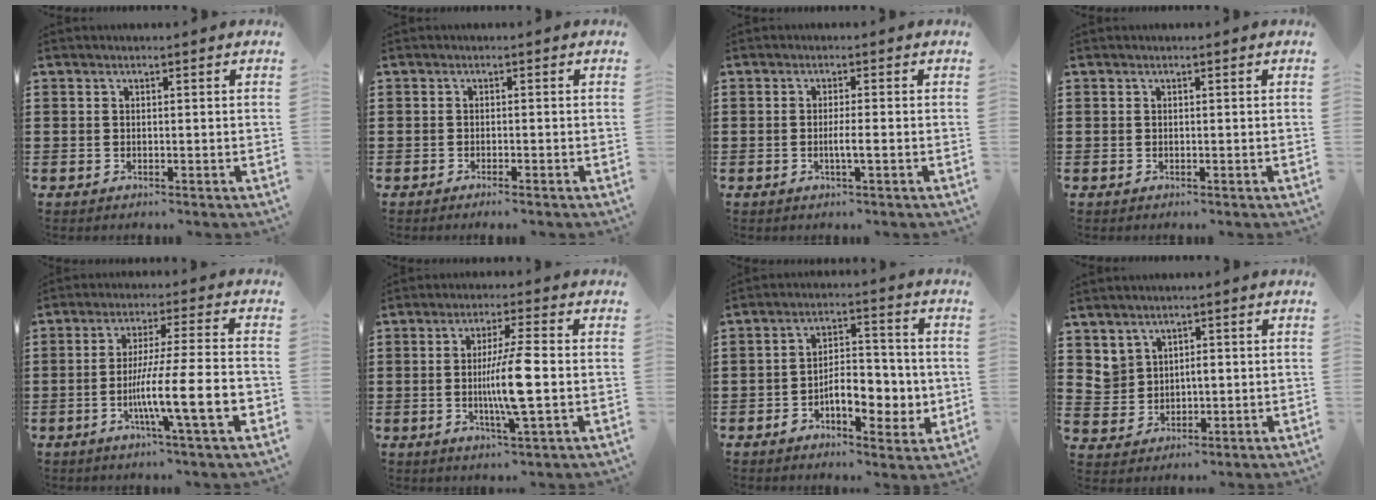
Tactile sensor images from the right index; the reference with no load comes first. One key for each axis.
{"total": 0.8, "fx": -0.7, "fy": -0.2, "fz": 0.3, "tx": -0.008, "ty": -0.004, "tz": -0.012}
{"total": 2.3, "fx": -0.7, "fy": 0.0, "fz": 2.2, "tx": -0.044, "ty": -0.005, "tz": -0.017}
{"total": 0.0}
{"total": 12.9, "fx": -4.0, "fy": 1.3, "fz": 12.1, "tx": -0.212, "ty": -0.013, "tz": -0.075}
{"total": 8.8, "fx": -0.8, "fy": 0.4, "fz": 8.8, "tx": -0.165, "ty": -0.011, "tz": -0.022}
{"total": 7.3, "fx": -2.4, "fy": 4.1, "fz": 5.5, "tx": -0.074, "ty": 0.006, "tz": -0.048}
{"total": 3.2, "fx": 1.6, "fy": 2.6, "fz": 0.9, "tx": -0.033, "ty": 0.007, "tz": 0.031}